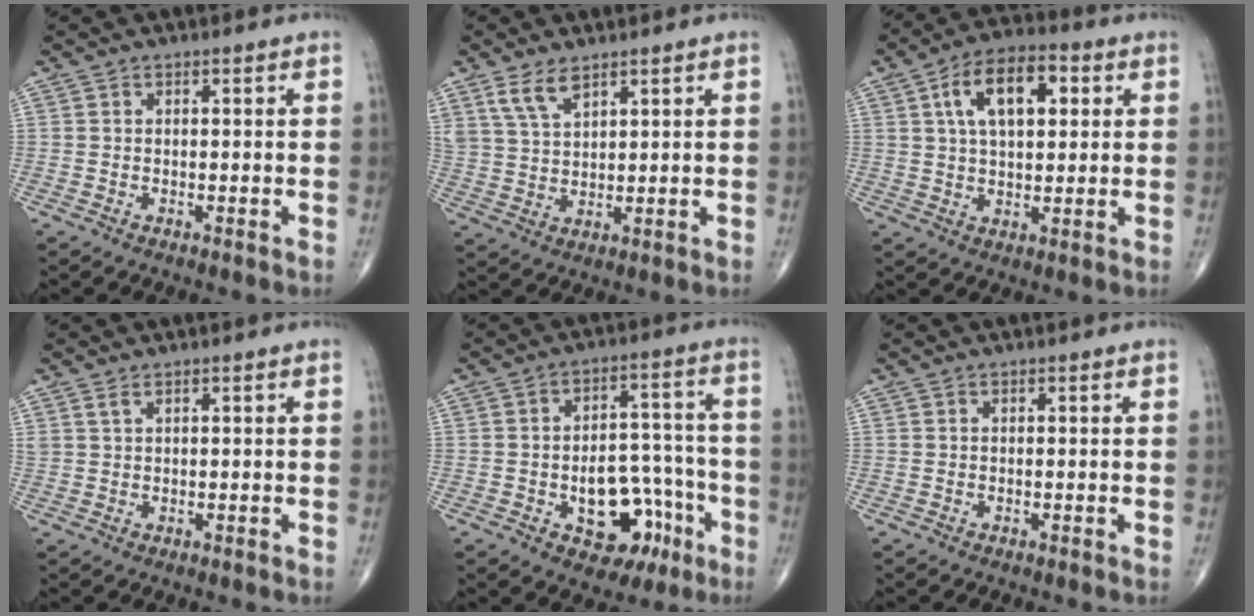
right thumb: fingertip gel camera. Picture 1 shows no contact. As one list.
[{"total": 5.8, "force": [4.0, 2.4, 3.5], "torque": [-0.066, -0.015, 0.087]}, {"total": 12.7, "force": [3.8, 6.6, 10.1], "torque": [-0.152, 0.008, 0.058]}, {"total": 1.3, "force": [0.9, 0.4, 0.7], "torque": [-0.013, 0.003, 0.022]}, {"total": 13.6, "force": [-5.4, 8.5, 9.0], "torque": [-0.081, 0.051, -0.067]}, {"total": 0.0}]